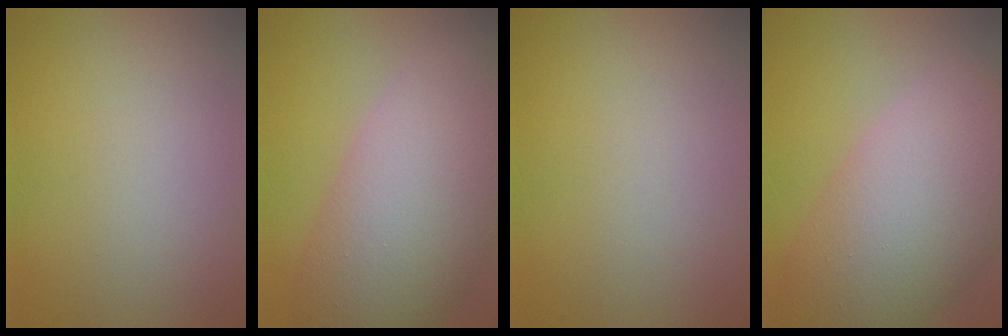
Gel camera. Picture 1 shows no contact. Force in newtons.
{"total": 11.7, "press": 11.7, "slide": 0.6}
{"total": 0.0}
{"total": 10.8, "press": 10.8, "slide": 0.7}